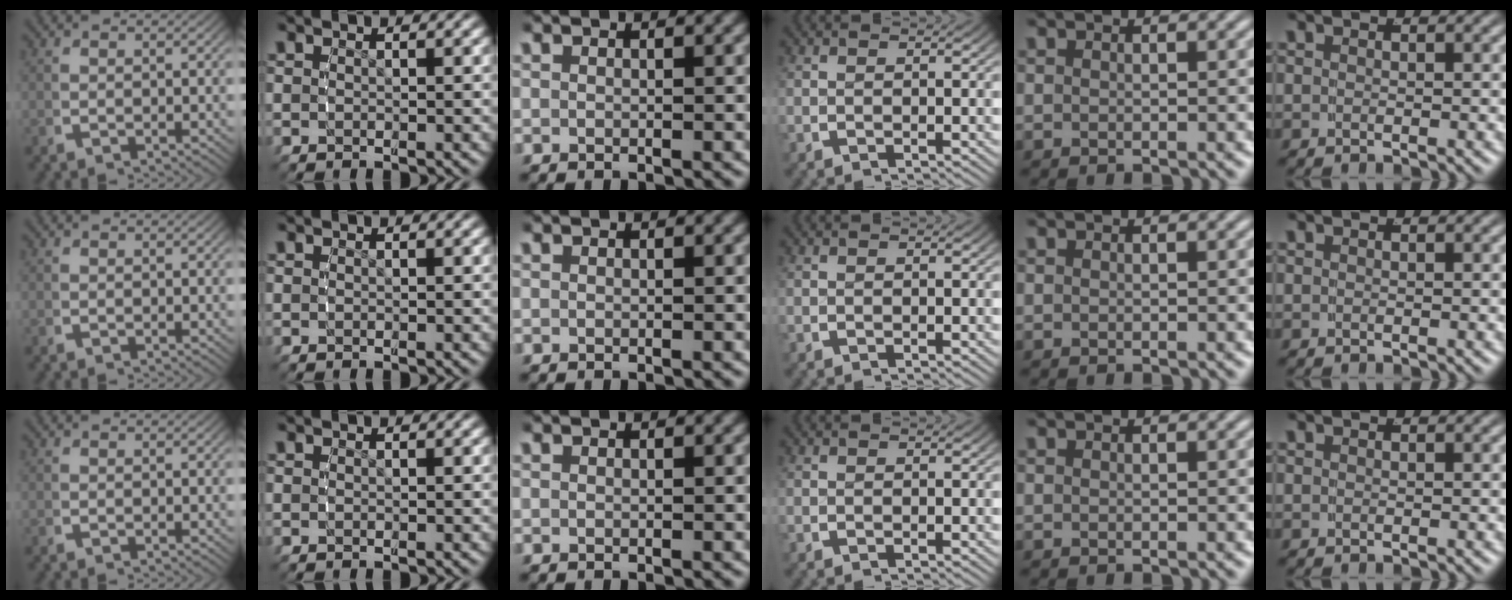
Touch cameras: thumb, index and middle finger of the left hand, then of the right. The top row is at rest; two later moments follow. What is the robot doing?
{"motion": "reach", "object": "coat"}